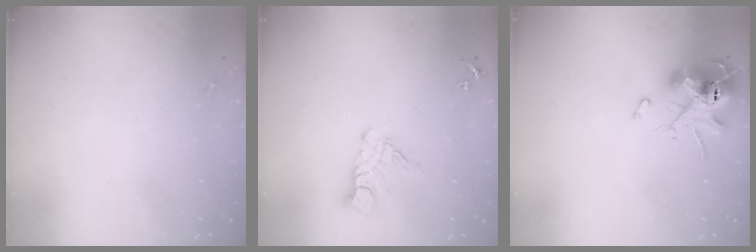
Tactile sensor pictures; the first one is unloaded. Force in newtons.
{"total": 9.2, "press": 9.1, "slide": 0.8}
{"total": 11.8, "press": 11.7, "slide": 1.6}